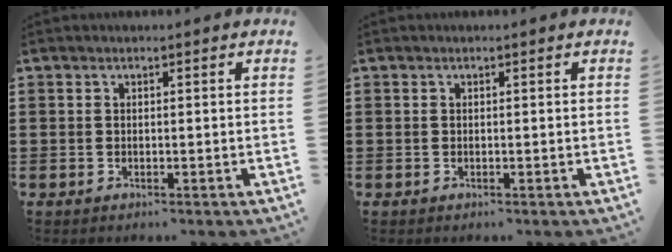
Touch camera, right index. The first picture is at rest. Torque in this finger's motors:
{"motor_torque": [1.07, 1.07, 0.00, 0.00]}